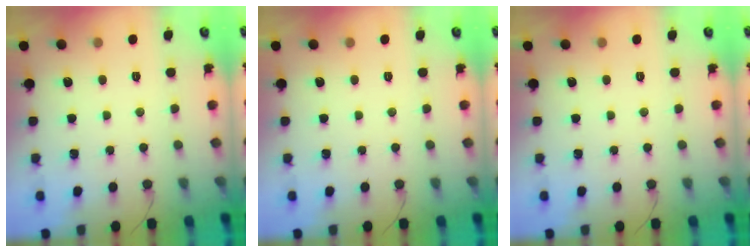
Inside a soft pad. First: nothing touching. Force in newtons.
{"total": 0.0}
{"total": 0.0}